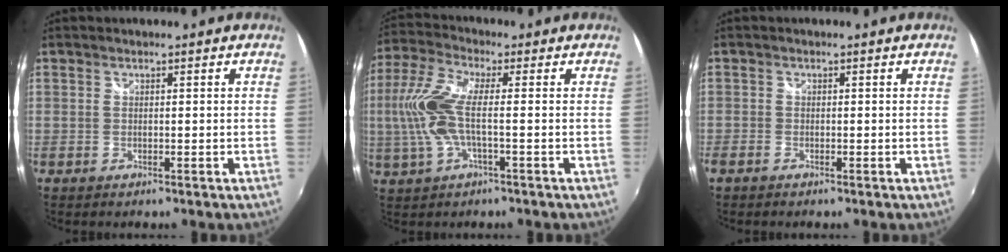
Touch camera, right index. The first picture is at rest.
{"total": 10.1, "force": [-1.0, 2.6, 9.8], "torque": [-0.216, 0.001, -0.018]}
{"total": 1.2, "force": [-0.9, 0.6, 0.4], "torque": [-0.010, -0.002, -0.022]}